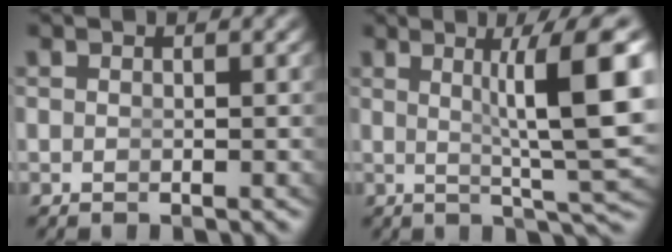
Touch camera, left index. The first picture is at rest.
{"total": 8.5, "force": [1.5, 1.4, 8.2], "torque": [-0.104, 0.002, 0.024]}